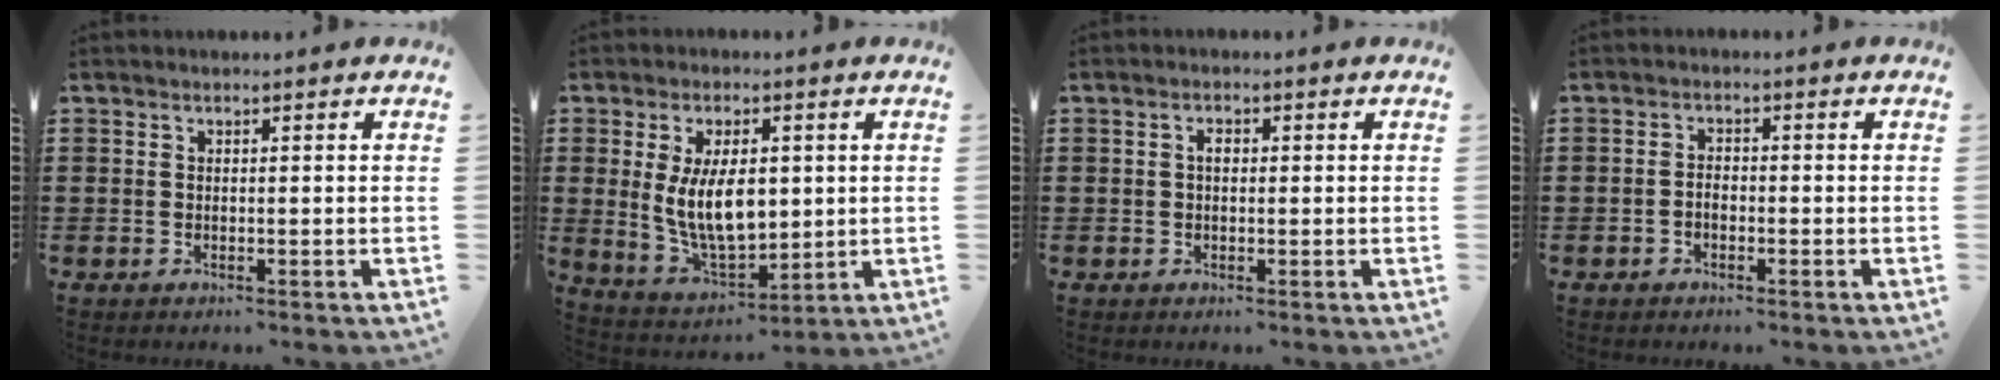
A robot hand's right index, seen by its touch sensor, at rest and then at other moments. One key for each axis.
{"total": 10.0, "fx": 1.3, "fy": 5.2, "fz": 8.4, "tx": -0.173, "ty": -0.004, "tz": 0.018}
{"total": 1.3, "fx": 0.2, "fy": 0.7, "fz": 1.1, "tx": -0.022, "ty": 0.006, "tz": 0.003}
{"total": 1.5, "fx": -0.8, "fy": 0.9, "fz": 0.9, "tx": -0.019, "ty": 0.002, "tz": -0.015}